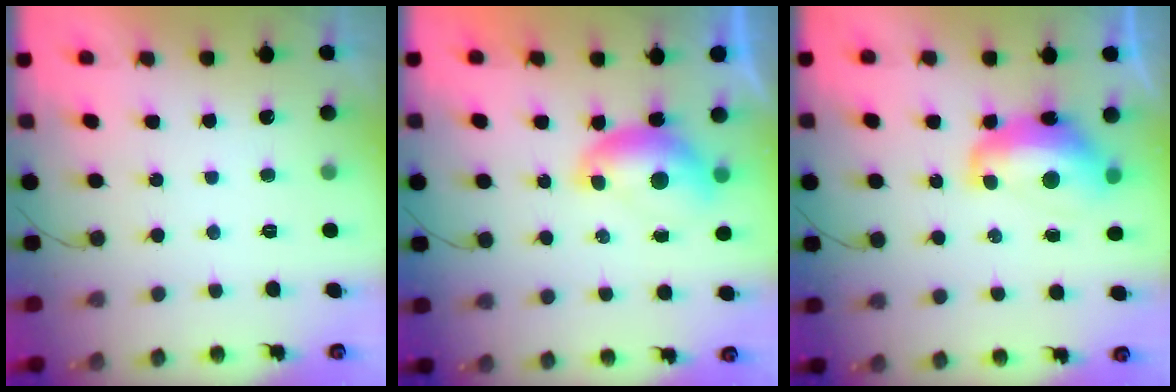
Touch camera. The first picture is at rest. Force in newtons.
{"total": 7.3, "press": 7.3, "slide": 0.5}
{"total": 12.2, "press": 12.1, "slide": 1.0}